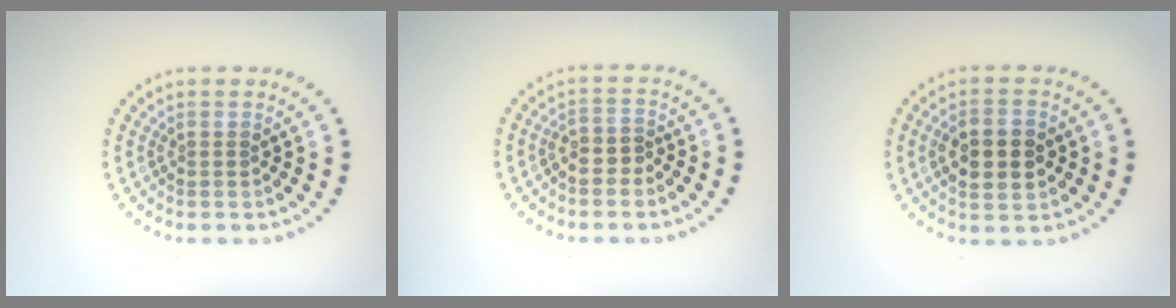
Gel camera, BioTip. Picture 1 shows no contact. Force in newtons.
{"total": 1.4, "press": 1.2, "slide": 0.7}
{"total": 4.4, "press": 4.4, "slide": 0.1}